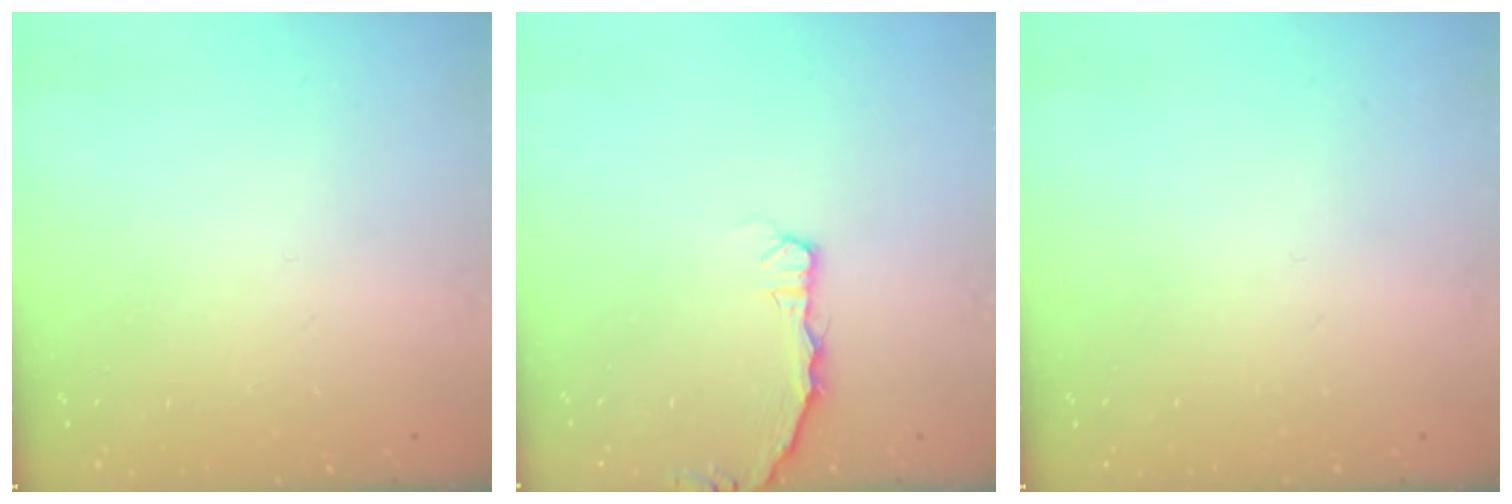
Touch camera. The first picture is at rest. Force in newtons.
{"total": 3.0, "press": 3.0, "slide": 0.3}
{"total": 0.0}